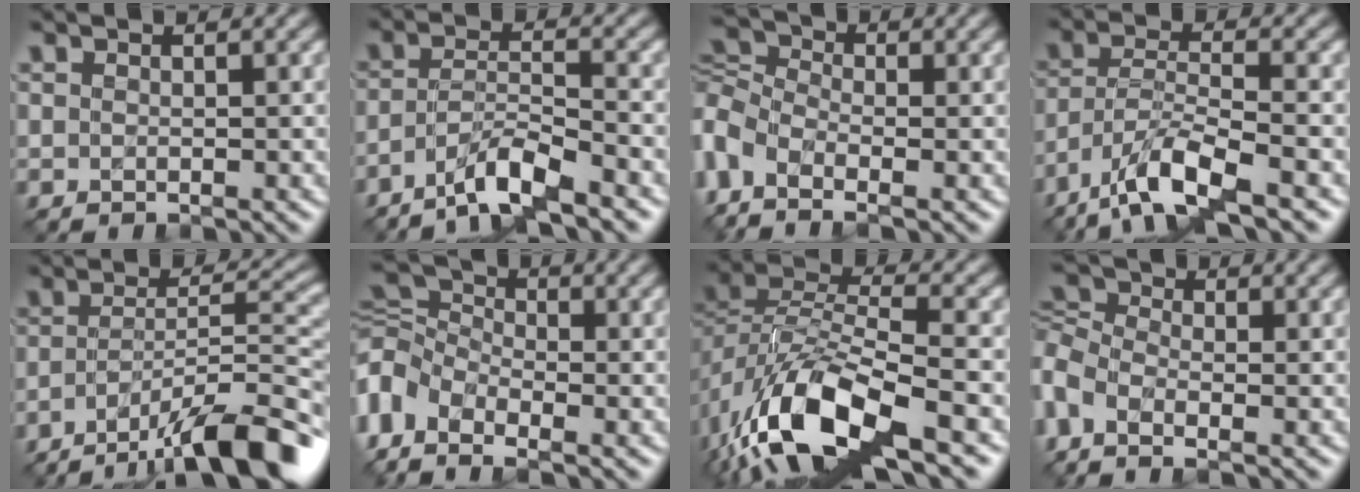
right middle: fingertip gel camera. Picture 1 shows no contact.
{"total": 4.6, "force": [-3.6, 0.5, 2.8], "torque": [-0.049, 0.006, -0.075]}
{"total": 4.8, "force": [-1.6, 3.0, 3.4], "torque": [-0.087, 0.002, -0.053]}
{"total": 6.7, "force": [-4.6, 1.6, 4.6], "torque": [-0.083, 0.002, -0.092]}
{"total": 11.2, "force": [-7.4, 2.6, 8.0], "torque": [-0.113, 0.013, -0.128]}
{"total": 6.5, "force": [-2.7, 4.3, 4.0], "torque": [-0.090, 0.003, -0.077]}
{"total": 12.2, "force": [-6.1, 5.0, 9.3], "torque": [-0.187, -0.013, -0.120]}
{"total": 4.2, "force": [-1.4, 2.4, 3.1], "torque": [-0.079, -0.002, -0.051]}